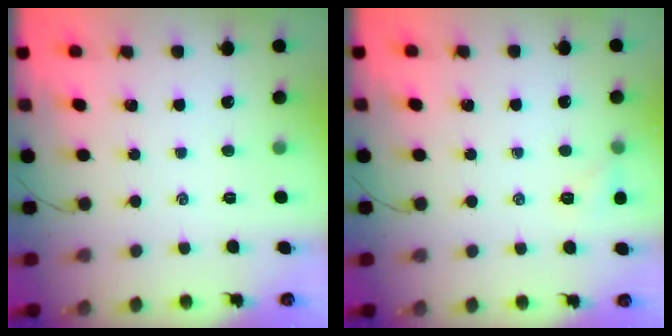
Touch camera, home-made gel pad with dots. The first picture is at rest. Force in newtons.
{"total": 4.9, "press": 4.7, "slide": 1.4}